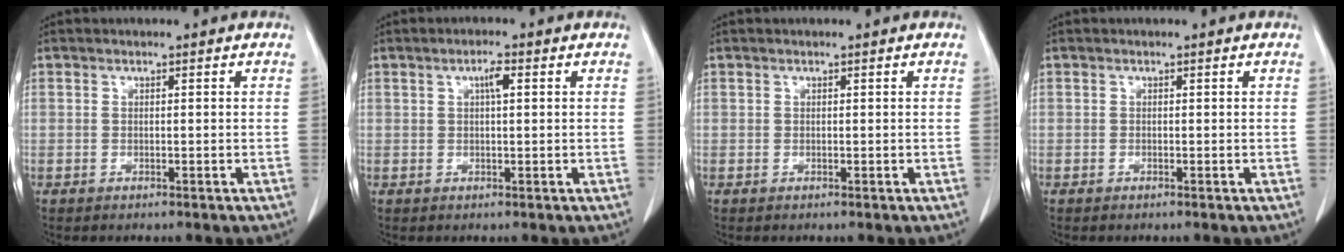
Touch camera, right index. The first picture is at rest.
{"total": 2.1, "force": [0.7, 0.4, 2.0], "torque": [-0.039, 0.003, 0.011]}
{"total": 0.0}
{"total": 0.0}